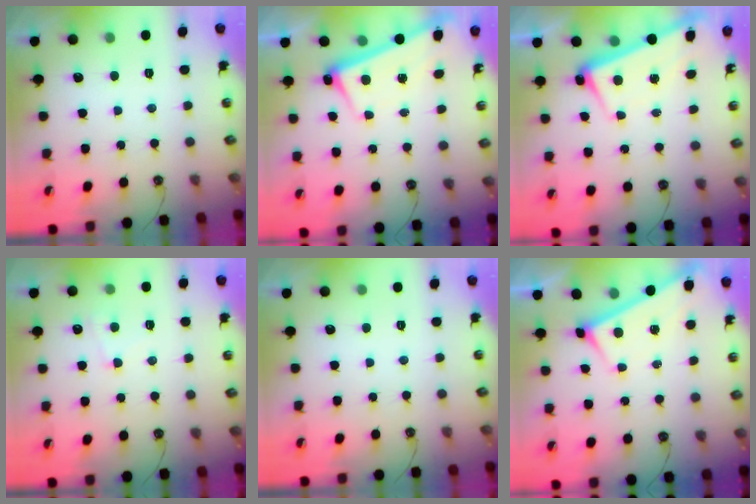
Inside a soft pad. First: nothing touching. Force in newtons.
{"total": 2.4, "press": 2.3, "slide": 0.5}
{"total": 2.2, "press": 2.1, "slide": 0.8}
{"total": 1.3, "press": 1.1, "slide": 0.6}
{"total": 0.0}
{"total": 2.9, "press": 2.9, "slide": 0.3}